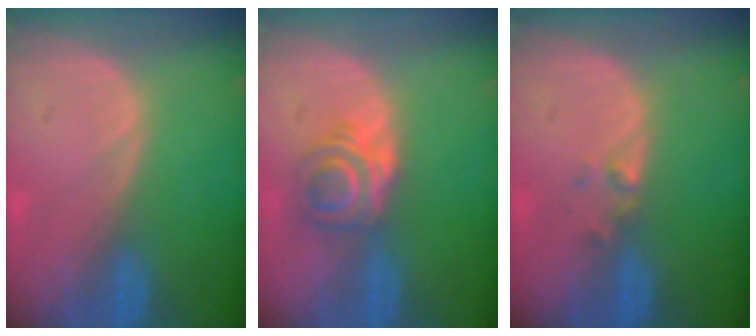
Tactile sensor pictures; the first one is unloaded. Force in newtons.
{"total": 6.1, "press": 5.1, "slide": 3.3}
{"total": 1.4, "press": 1.2, "slide": 0.7}